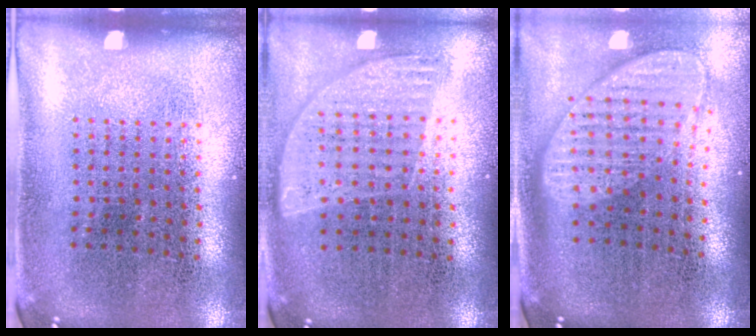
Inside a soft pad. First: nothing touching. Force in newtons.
{"total": 0.8, "press": 0.8, "slide": 0.3}
{"total": 2.0, "press": 1.6, "slide": 1.3}